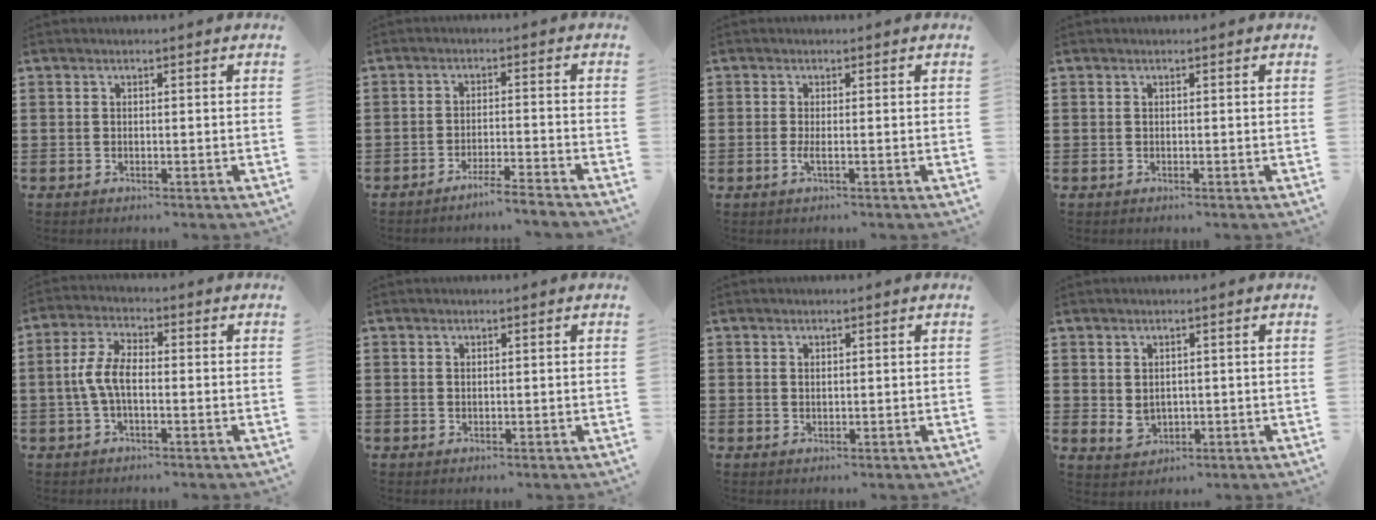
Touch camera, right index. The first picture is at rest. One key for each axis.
{"total": 3.3, "fx": -3.1, "fy": -0.7, "fz": 1.1, "tx": -0.019, "ty": -0.004, "tz": -0.061}
{"total": 1.5, "fx": -0.4, "fy": 0.1, "fz": 1.5, "tx": -0.034, "ty": -0.007, "tz": -0.009}
{"total": 0.0}
{"total": 5.4, "fx": -0.8, "fy": 2.4, "fz": 4.7, "tx": -0.113, "ty": -0.001, "tz": -0.022}
{"total": 0.6, "fx": 0.3, "fy": 0.4, "fz": 0.3, "tx": -0.007, "ty": 0.003, "tz": 0.006}
{"total": 0.8, "fx": 0.5, "fy": 0.5, "fz": 0.4, "tx": -0.009, "ty": 0.003, "tz": 0.010}
{"total": 2.5, "fx": 0.5, "fy": 1.9, "fz": 1.6, "tx": -0.036, "ty": 0.003, "tz": 0.010}